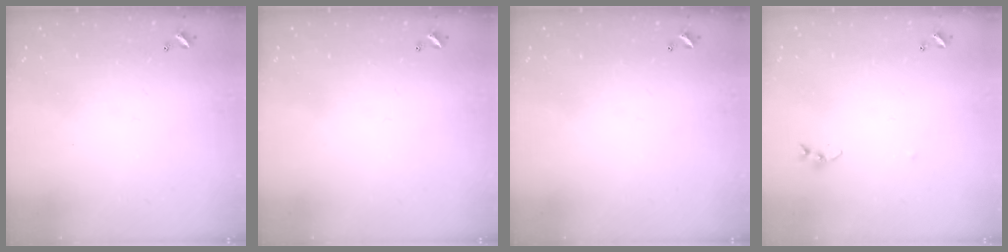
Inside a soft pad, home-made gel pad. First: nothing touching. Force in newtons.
{"total": 0.0}
{"total": 0.0}
{"total": 5.0, "press": 5.0, "slide": 0.6}